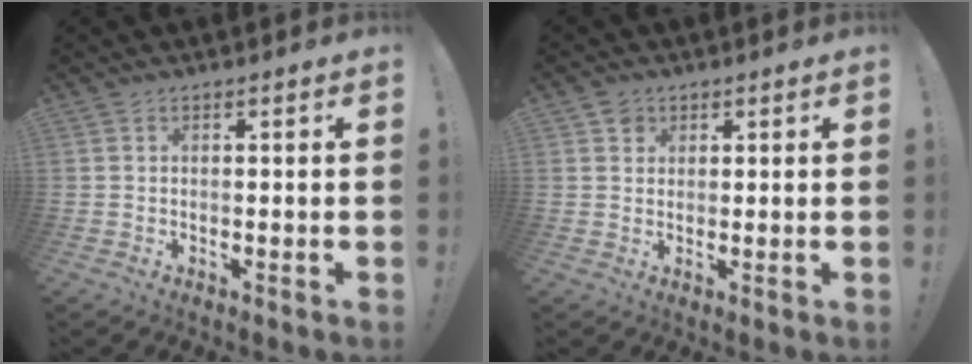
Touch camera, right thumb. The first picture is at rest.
{"total": 2.9, "force": [1.6, 2.4, 0.4], "torque": [0.002, -0.007, 0.027]}